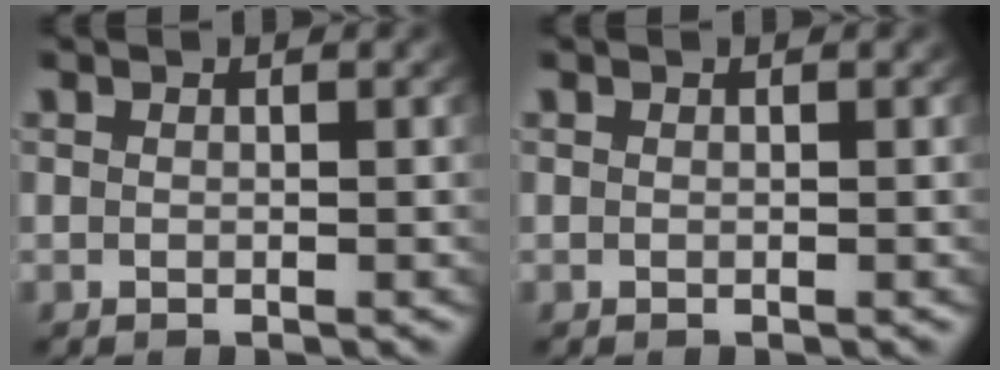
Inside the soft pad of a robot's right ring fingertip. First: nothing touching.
{"total": 0.0}